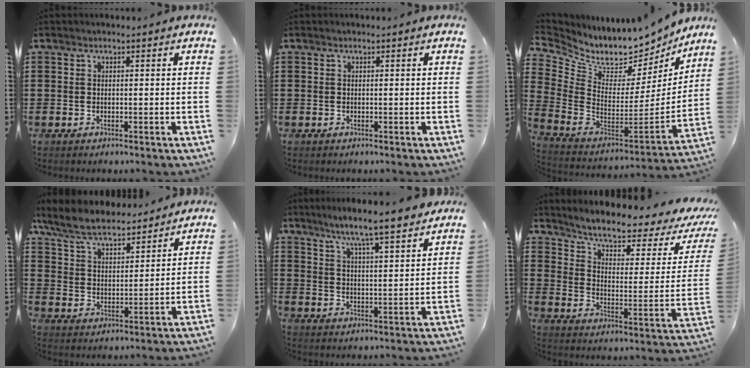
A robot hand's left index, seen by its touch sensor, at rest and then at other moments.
{"total": 0.0}
{"total": 6.1, "force": [5.4, 2.5, 1.4], "torque": [-0.068, -0.064, 0.090]}
{"total": 7.8, "force": [7.0, 1.9, 2.9], "torque": [-0.086, -0.028, 0.126]}
{"total": 6.3, "force": [5.8, -0.4, 2.5], "torque": [-0.073, -0.037, 0.097]}
{"total": 5.8, "force": [4.6, 1.1, 3.4], "torque": [-0.080, -0.037, 0.074]}